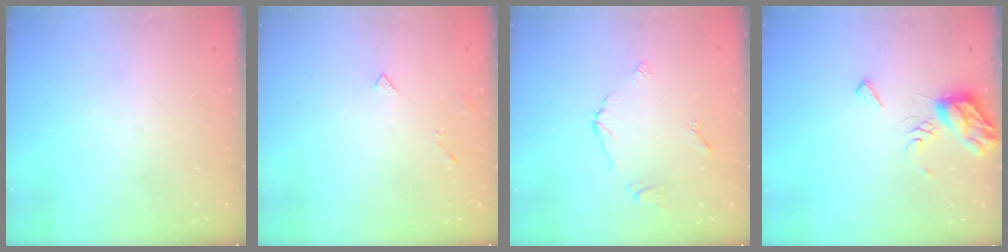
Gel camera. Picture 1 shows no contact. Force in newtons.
{"total": 3.5, "press": 3.4, "slide": 0.7}
{"total": 4.8, "press": 4.7, "slide": 0.2}
{"total": 8.3, "press": 8.3, "slide": 0.4}